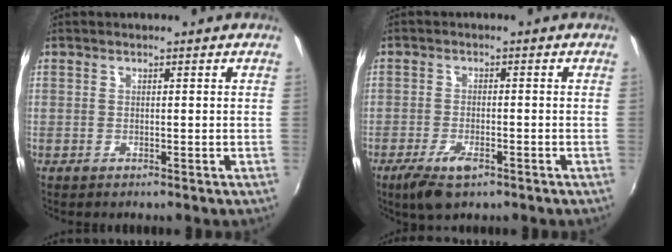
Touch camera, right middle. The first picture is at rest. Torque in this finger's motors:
{"motor_torque": [0.71, -0.77, 0.30, 0.08]}